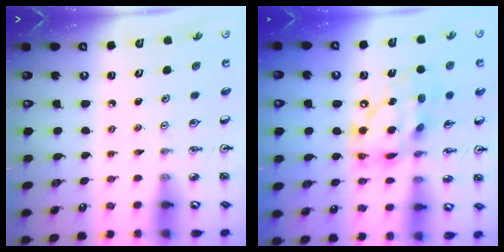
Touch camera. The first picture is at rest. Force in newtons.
{"total": 17.1, "press": 17.1, "slide": 1.4}